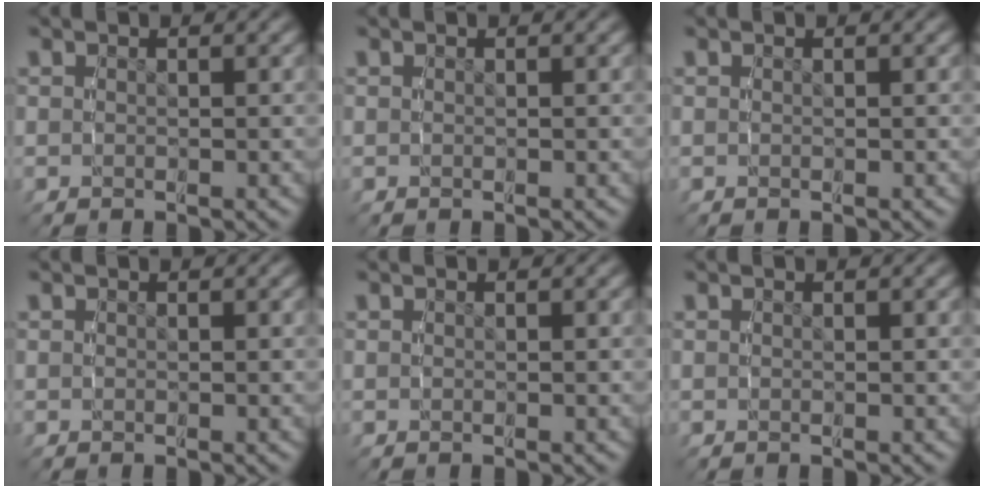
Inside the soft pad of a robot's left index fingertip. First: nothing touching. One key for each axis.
{"total": 0.0}
{"total": 0.0}
{"total": 0.0}
{"total": 0.0}
{"total": 0.0}